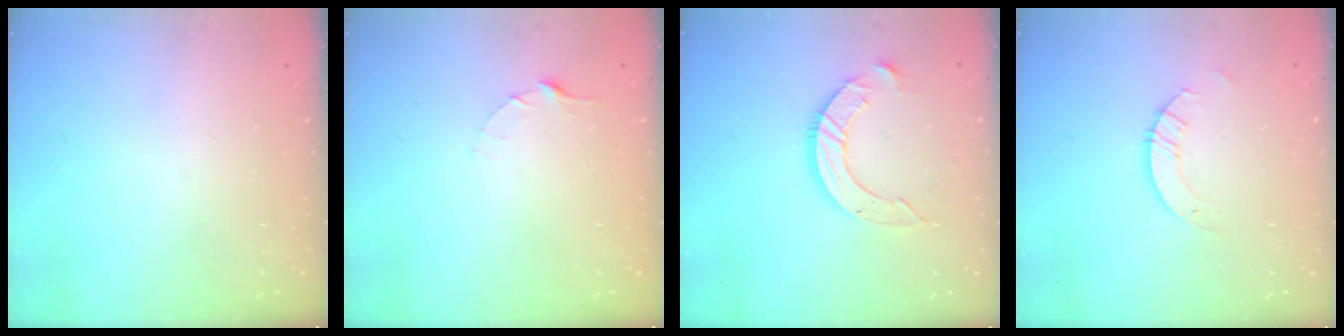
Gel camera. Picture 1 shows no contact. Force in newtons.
{"total": 2.5, "press": 2.5, "slide": 0.3}
{"total": 10.0, "press": 10.0, "slide": 1.0}
{"total": 2.6, "press": 2.6, "slide": 0.2}